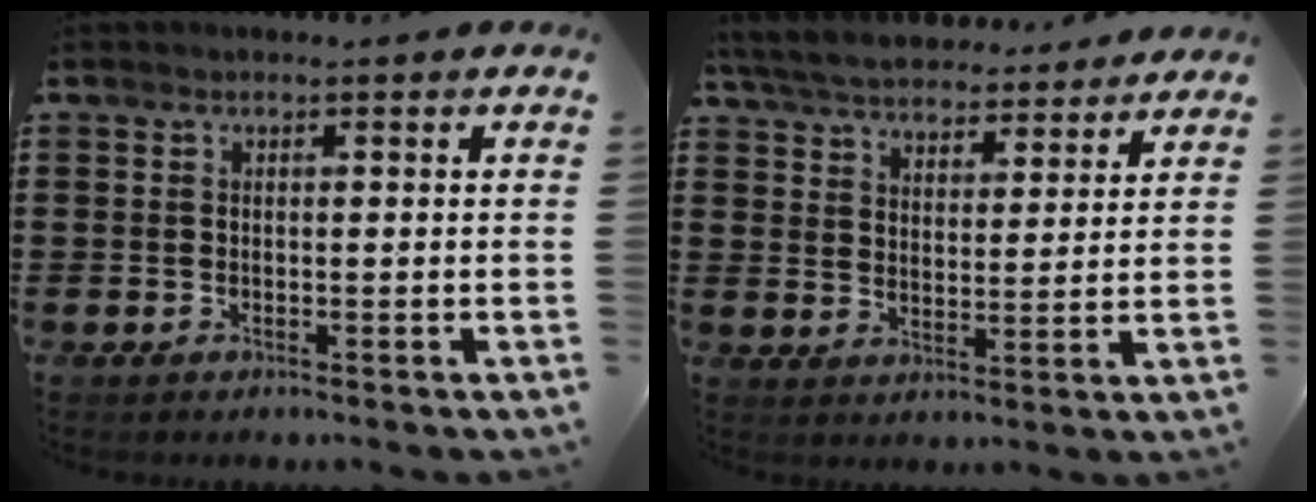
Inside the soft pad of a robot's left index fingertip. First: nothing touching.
{"total": 5.6, "force": [5.4, 1.0, 1.0], "torque": [-0.046, -0.025, 0.095]}